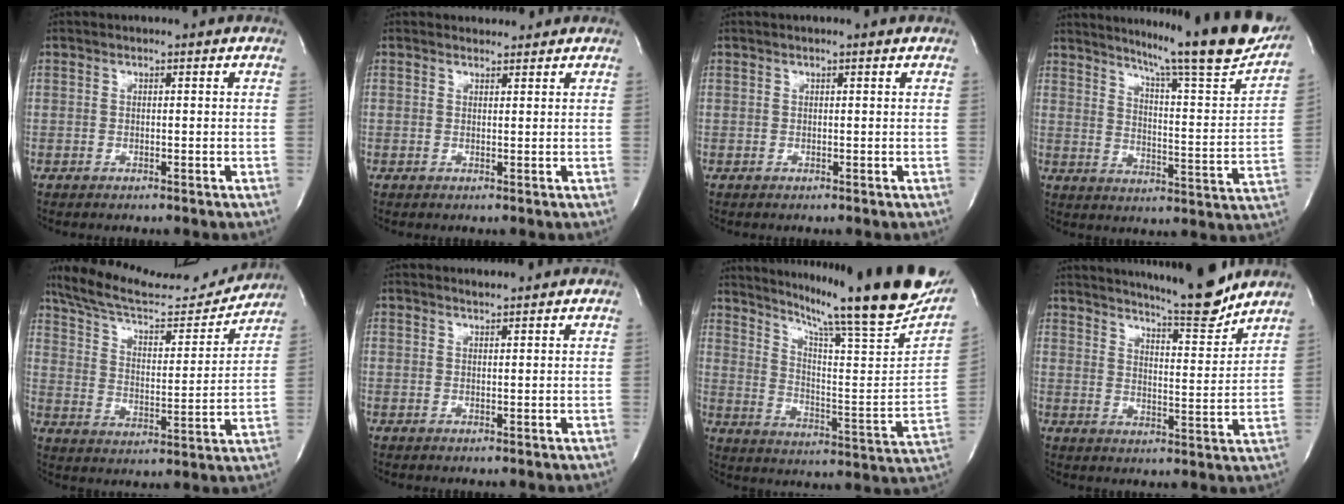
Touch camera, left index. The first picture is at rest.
{"total": 1.1, "force": [0.9, 0.6, -0.2], "torque": [0.002, 0.002, 0.013]}
{"total": 0.7, "force": [0.4, -0.2, 0.6], "torque": [-0.012, 0.005, 0.009]}
{"total": 20.7, "force": [17.5, 0.3, 11.0], "torque": [-0.163, -0.065, 0.224]}
{"total": 17.7, "force": [16.7, 2.8, 5.2], "torque": [-0.084, -0.013, 0.255]}
{"total": 0.6, "force": [0.6, -0.2, 0.0], "torque": [-0.005, -0.005, 0.013]}
{"total": 26.0, "force": [21.2, 0.7, 15.1], "torque": [-0.238, -0.075, 0.285]}
{"total": 12.8, "force": [11.7, 0.2, 5.1], "torque": [-0.082, -0.025, 0.166]}